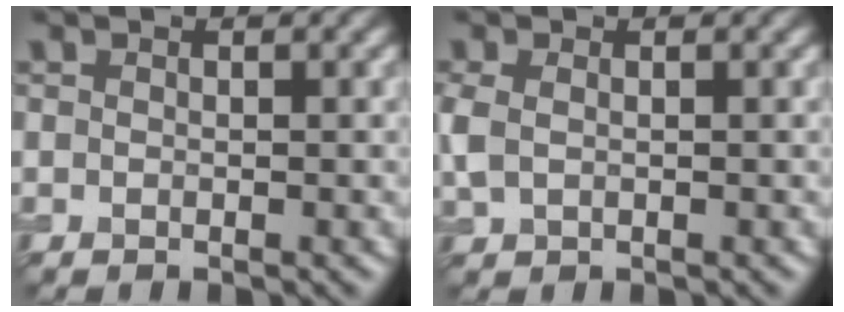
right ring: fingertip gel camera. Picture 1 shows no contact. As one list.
[{"total": 2.0, "force": [0.1, 1.5, 1.3], "torque": [-0.037, 0.000, 0.002]}]